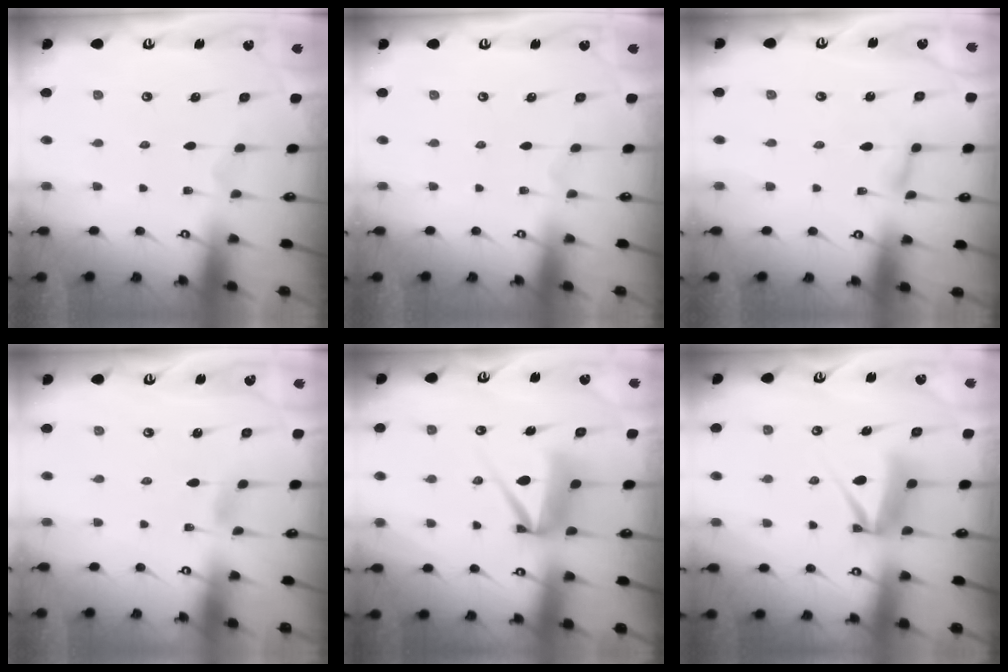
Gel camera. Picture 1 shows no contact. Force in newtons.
{"total": 0.0}
{"total": 3.0, "press": 3.0, "slide": 0.3}
{"total": 3.5, "press": 3.5, "slide": 0.4}
{"total": 9.4, "press": 9.4, "slide": 1.1}
{"total": 7.4, "press": 7.4, "slide": 0.6}